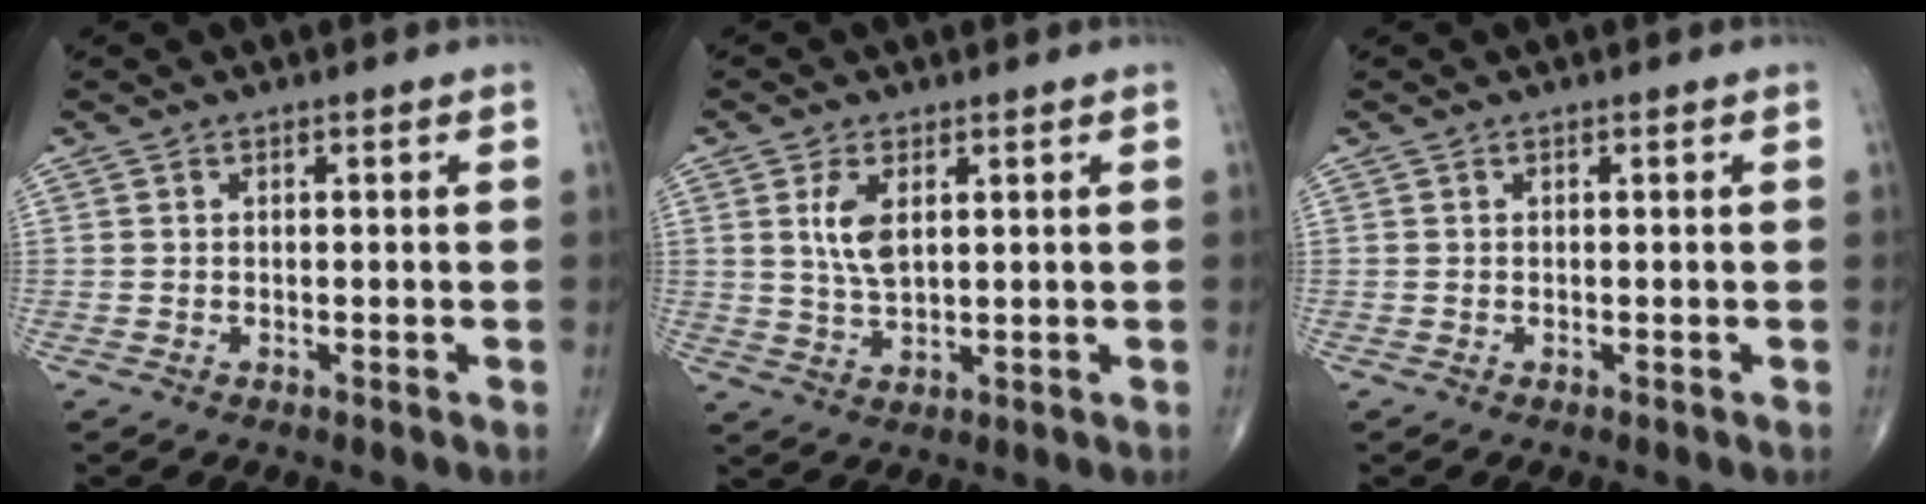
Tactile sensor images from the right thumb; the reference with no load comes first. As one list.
[{"total": 5.5, "force": [1.7, 2.6, 4.5], "torque": [-0.089, -0.010, 0.040]}, {"total": 0.0}]